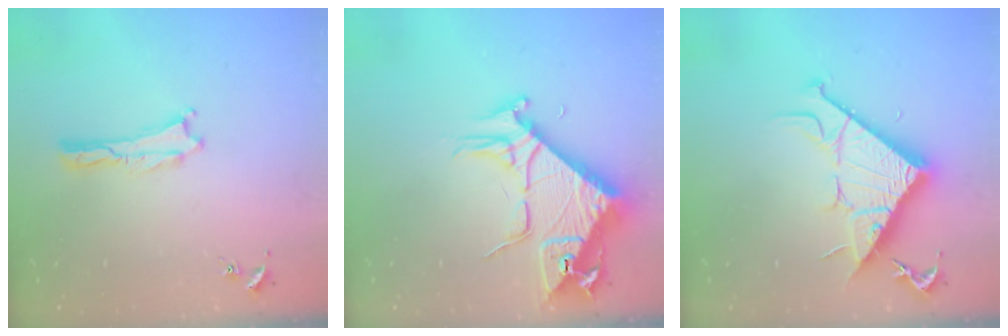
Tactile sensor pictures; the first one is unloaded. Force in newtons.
{"total": 7.9, "press": 7.8, "slide": 1.0}
{"total": 11.9, "press": 11.9, "slide": 0.2}